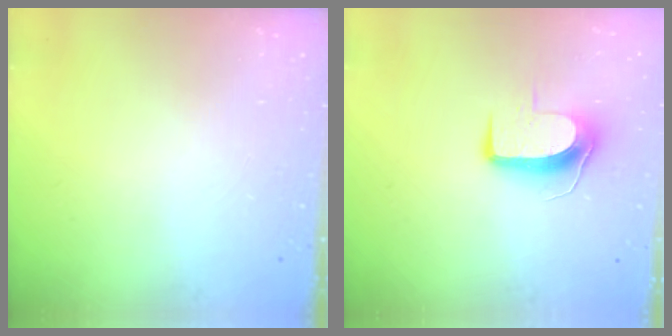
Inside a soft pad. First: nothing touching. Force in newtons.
{"total": 8.8, "press": 8.8, "slide": 0.2}